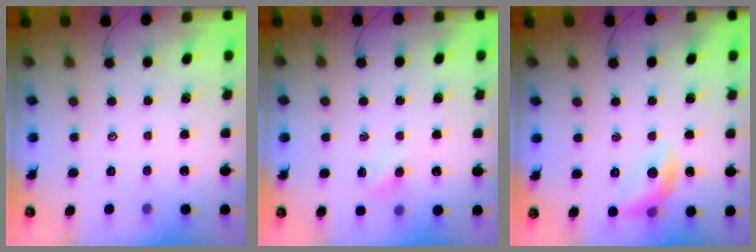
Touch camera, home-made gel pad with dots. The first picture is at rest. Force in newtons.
{"total": 3.7, "press": 3.5, "slide": 1.2}
{"total": 10.1, "press": 10.1, "slide": 0.2}